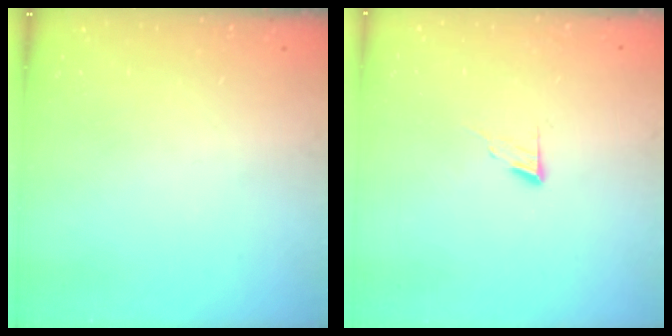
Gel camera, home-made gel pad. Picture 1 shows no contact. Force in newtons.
{"total": 6.0, "press": 5.9, "slide": 0.6}